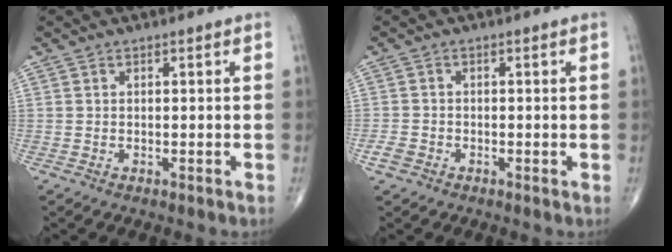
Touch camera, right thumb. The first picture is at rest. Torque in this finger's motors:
{"motor_torque": [0.55, 0.31, -0.10, -0.49, 0.00]}